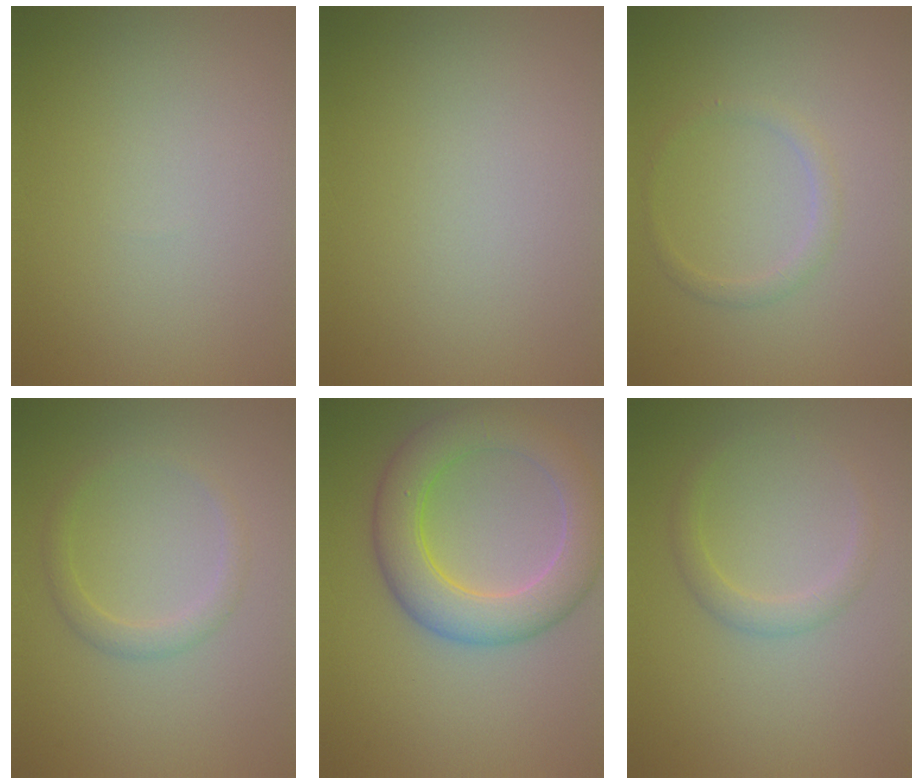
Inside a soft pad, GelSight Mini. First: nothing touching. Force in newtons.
{"total": 0.0}
{"total": 1.3, "press": 1.3, "slide": 0.1}
{"total": 1.7, "press": 1.7, "slide": 0.1}
{"total": 6.8, "press": 6.8, "slide": 0.5}
{"total": 1.7, "press": 1.7, "slide": 0.1}